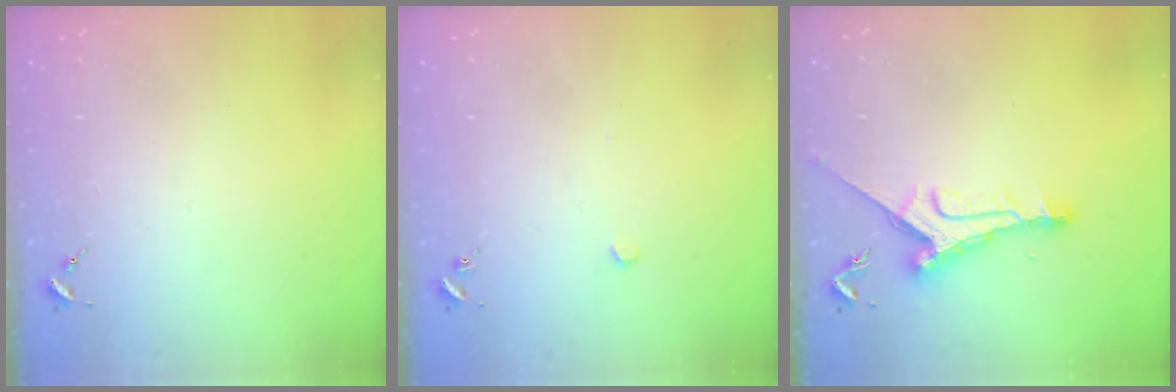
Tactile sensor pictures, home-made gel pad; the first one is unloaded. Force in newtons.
{"total": 2.6, "press": 2.6, "slide": 0.1}
{"total": 9.8, "press": 9.8, "slide": 0.1}